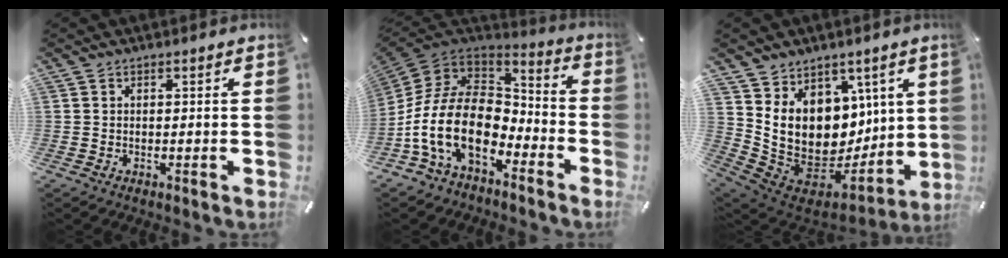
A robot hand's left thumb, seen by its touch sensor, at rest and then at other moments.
{"total": 20.4, "force": [-7.1, 13.1, 14.0], "torque": [-0.299, 0.024, -0.116]}
{"total": 14.3, "force": [3.0, 12.2, 6.9], "torque": [-0.140, -0.058, 0.072]}